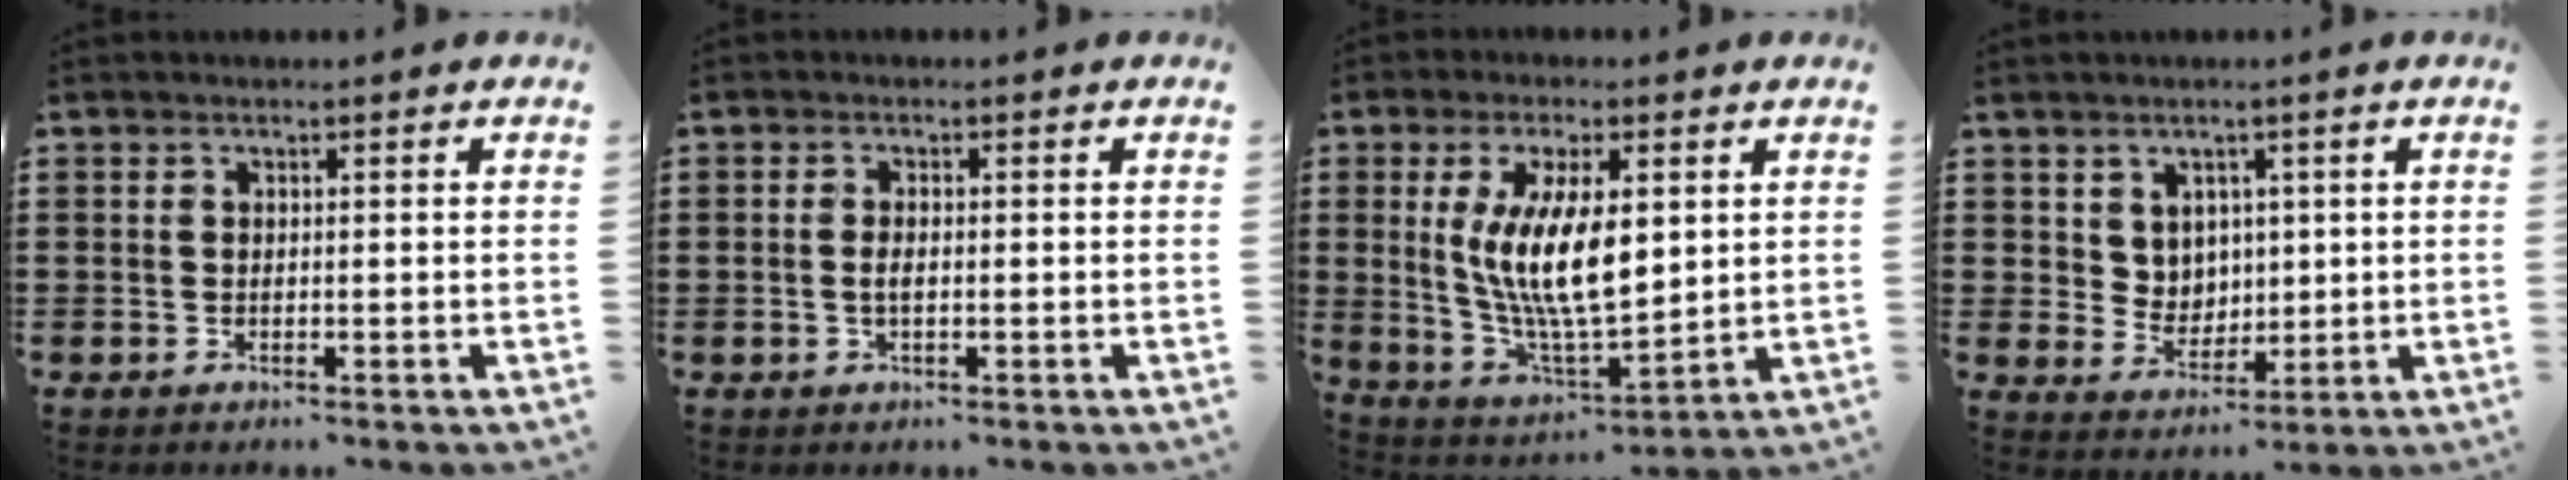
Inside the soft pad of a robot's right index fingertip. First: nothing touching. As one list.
[{"total": 1.7, "force": [-0.5, 0.4, 1.5], "torque": [-0.027, -0.002, -0.011]}, {"total": 11.8, "force": [2.0, 4.2, 10.8], "torque": [-0.226, -0.003, 0.033]}, {"total": 4.4, "force": [2.5, 3.6, 0.5], "torque": [-0.022, 0.001, 0.045]}]